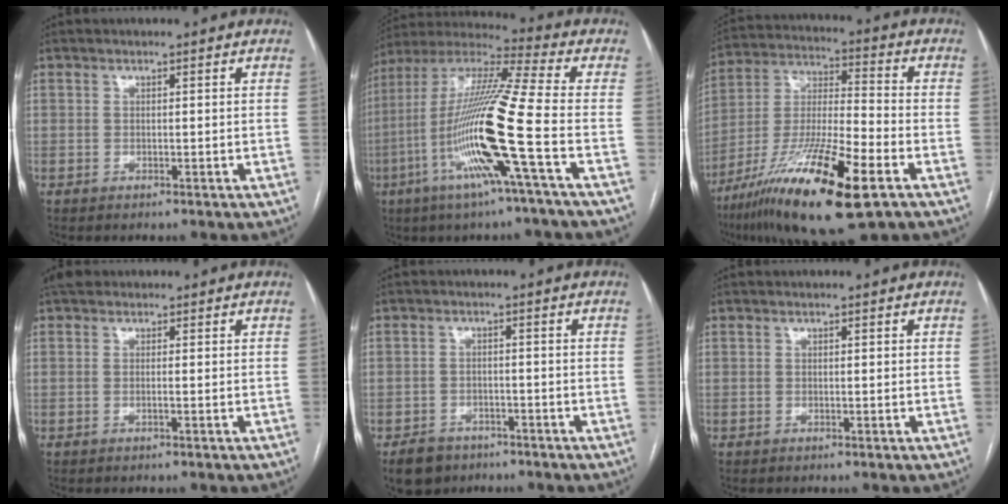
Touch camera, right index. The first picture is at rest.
{"total": 18.8, "force": [-5.9, -1.2, 17.8], "torque": [-0.361, -0.015, -0.125]}
{"total": 21.2, "force": [-11.1, 2.7, 17.8], "torque": [-0.336, -0.043, -0.195]}
{"total": 1.5, "force": [0.7, 0.6, 1.2], "torque": [-0.032, 0.010, 0.010]}
{"total": 6.3, "force": [-4.3, 4.1, 2.0], "torque": [-0.041, 0.001, -0.067]}
{"total": 0.0}